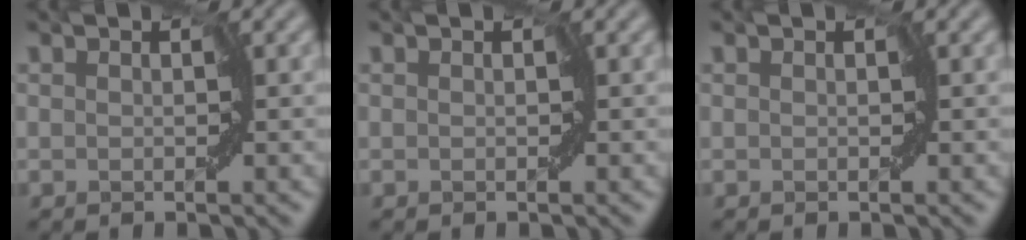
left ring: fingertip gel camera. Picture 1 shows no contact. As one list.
[{"total": 0.0}, {"total": 0.0}]